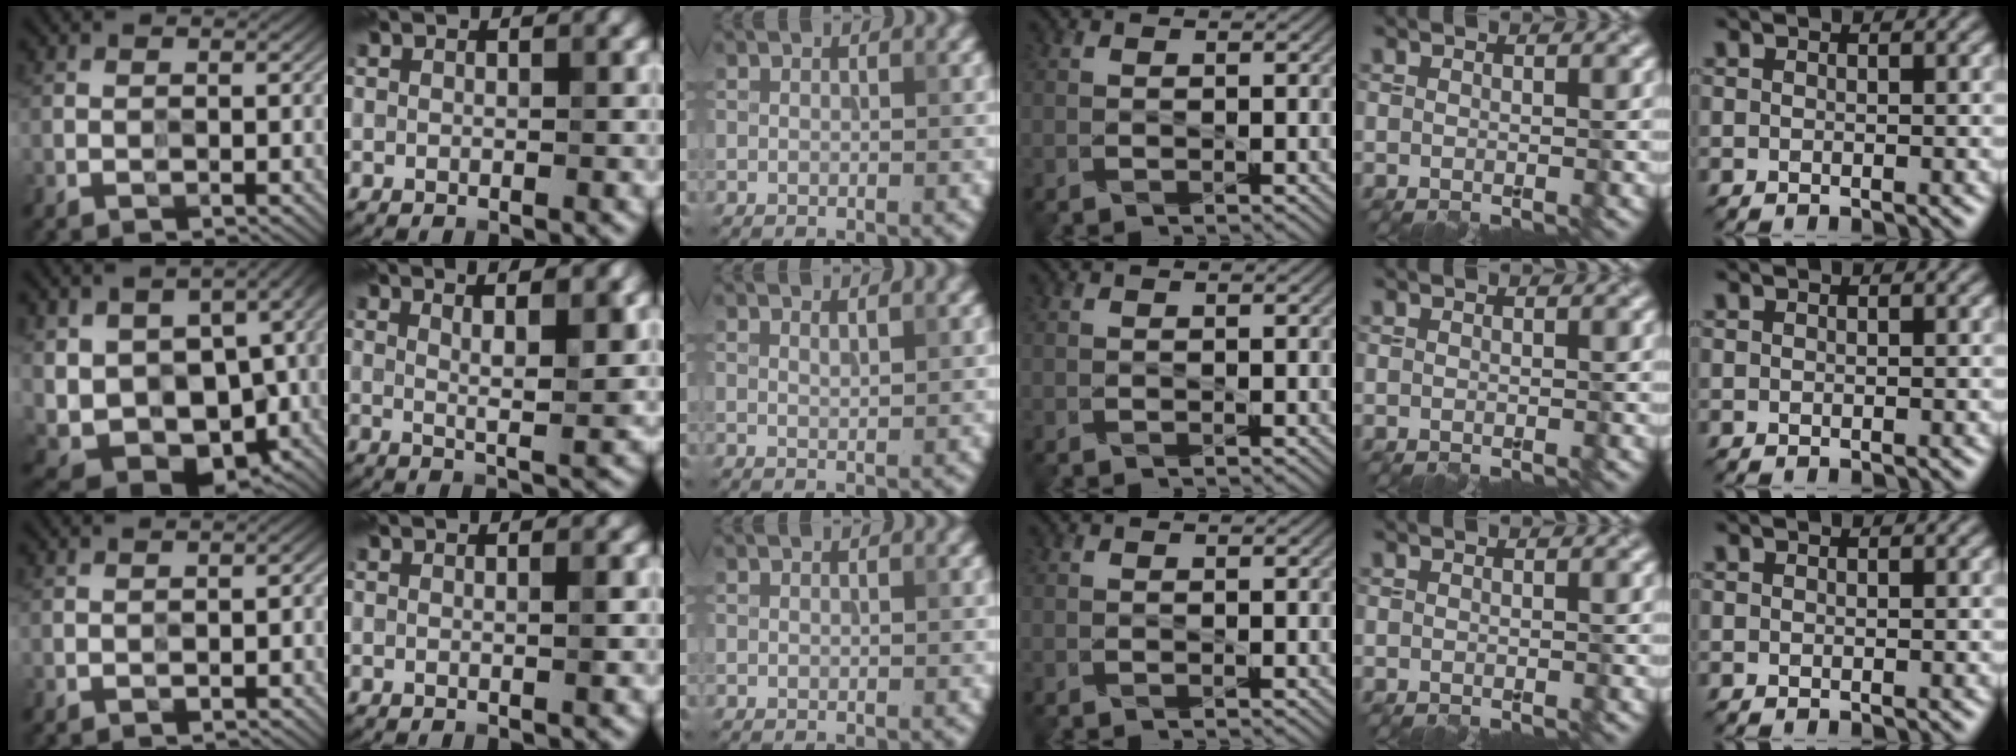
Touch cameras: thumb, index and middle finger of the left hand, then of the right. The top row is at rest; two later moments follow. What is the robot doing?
{"motion": "wipe", "object": "paper plate"}